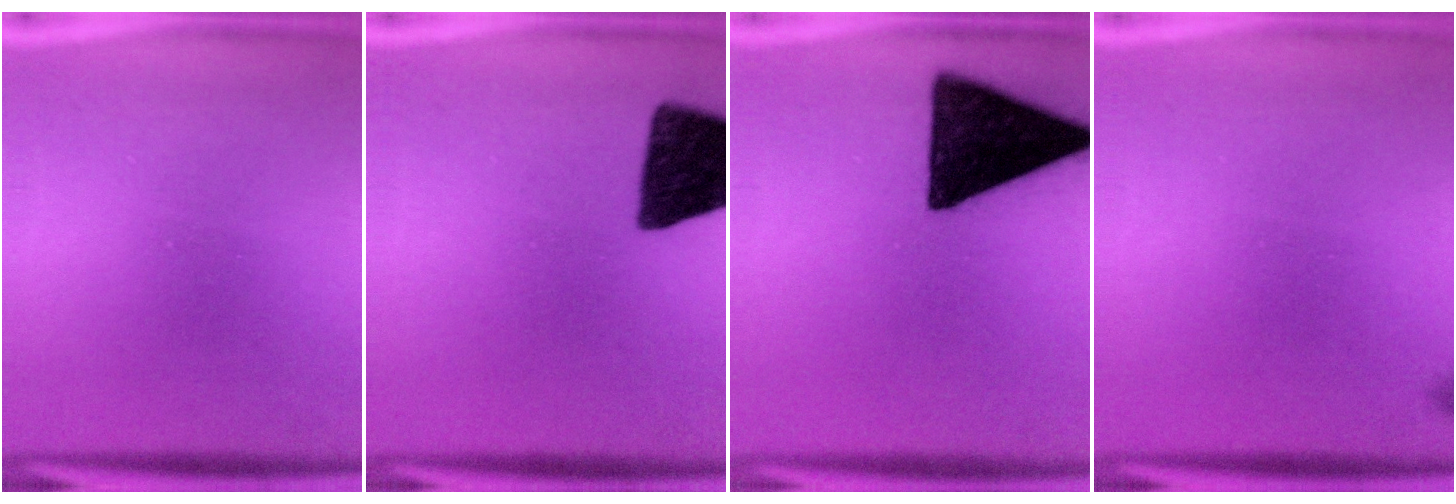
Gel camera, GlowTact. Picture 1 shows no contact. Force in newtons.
{"total": 15.5}
{"total": 18.1}
{"total": 0.6}